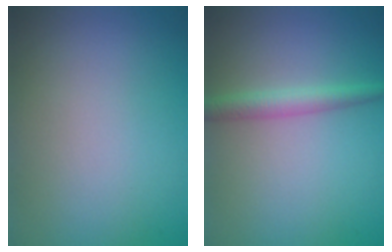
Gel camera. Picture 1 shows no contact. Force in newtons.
{"total": 2.3, "press": 2.3, "slide": 0.0}